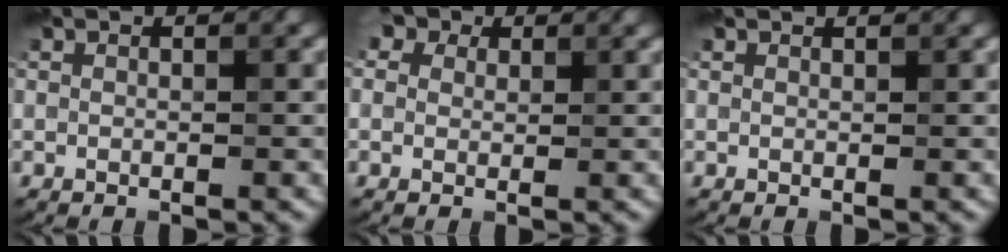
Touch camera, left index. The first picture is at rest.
{"total": 4.7, "force": [2.7, 3.1, 2.3], "torque": [-0.041, 0.022, 0.015]}
{"total": 1.0, "force": [0.9, 0.1, 0.3], "torque": [-0.002, -0.001, 0.008]}